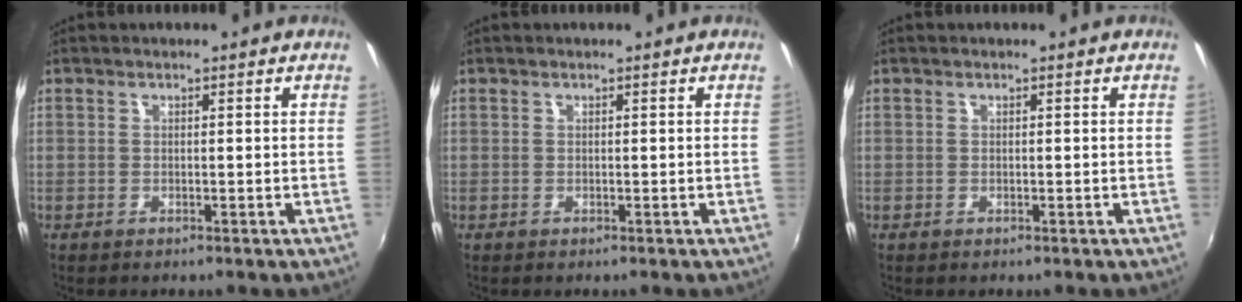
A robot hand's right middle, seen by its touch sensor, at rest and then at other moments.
{"total": 0.0}
{"total": 0.0}